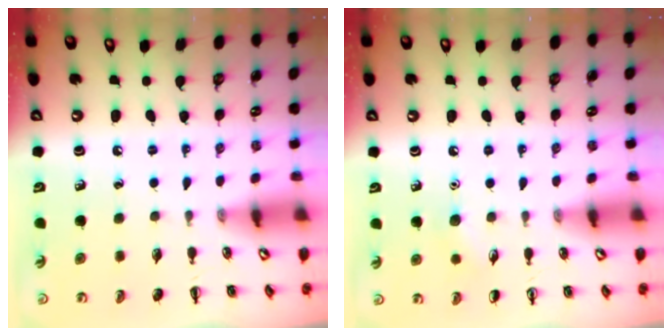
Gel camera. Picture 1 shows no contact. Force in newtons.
{"total": 4.4, "press": 4.2, "slide": 1.4}